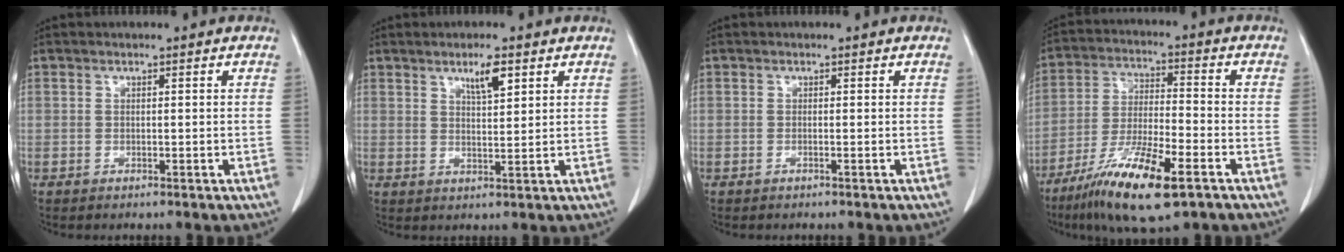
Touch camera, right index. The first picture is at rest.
{"total": 4.1, "force": [2.4, 0.5, 3.3], "torque": [-0.055, -0.002, 0.041]}
{"total": 0.0}
{"total": 13.9, "force": [-8.1, 2.2, 11.1], "torque": [-0.211, -0.025, -0.142]}